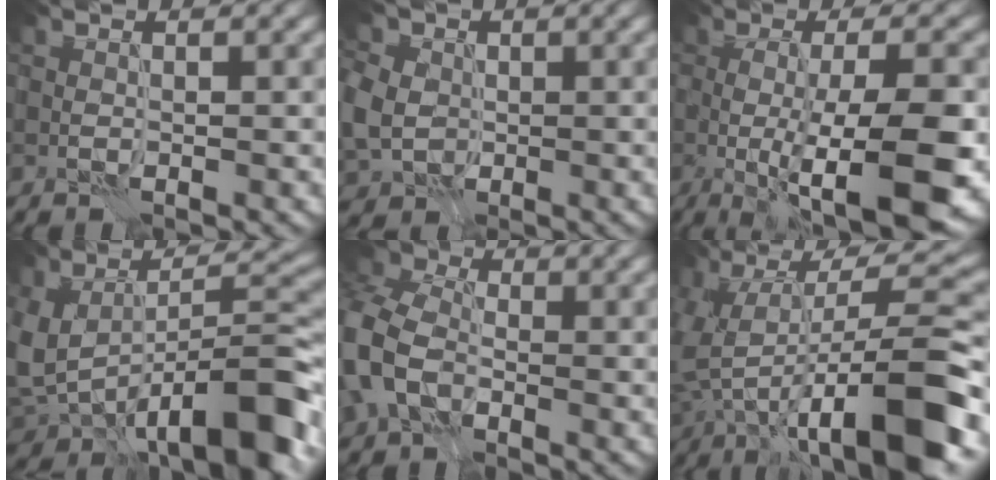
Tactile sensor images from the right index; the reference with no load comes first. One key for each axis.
{"total": 5.2, "fx": 0.1, "fy": 4.5, "fz": 2.6, "tx": -0.082, "ty": 0.005, "tz": -0.002}
{"total": 11.2, "fx": -2.6, "fy": 2.7, "fz": 10.6, "tx": -0.145, "ty": -0.007, "tz": -0.038}
{"total": 12.6, "fx": -4.8, "fy": 5.9, "fz": 10.1, "tx": -0.158, "ty": -0.015, "tz": -0.070}
{"total": 7.9, "fx": -2.3, "fy": 5.6, "fz": 5.1, "tx": -0.147, "ty": -0.001, "tz": -0.062}
{"total": 13.9, "fx": -4.1, "fy": 5.1, "fz": 12.3, "tx": -0.199, "ty": 0.012, "tz": -0.055}